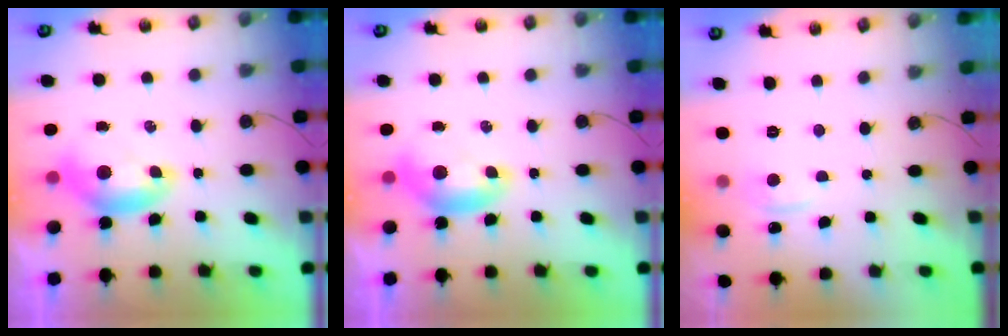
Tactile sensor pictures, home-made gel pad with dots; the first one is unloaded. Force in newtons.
{"total": 0.0}
{"total": 1.4, "press": 1.1, "slide": 0.8}